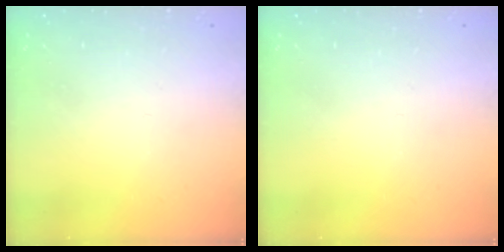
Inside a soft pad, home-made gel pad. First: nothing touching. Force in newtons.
{"total": 0.0}